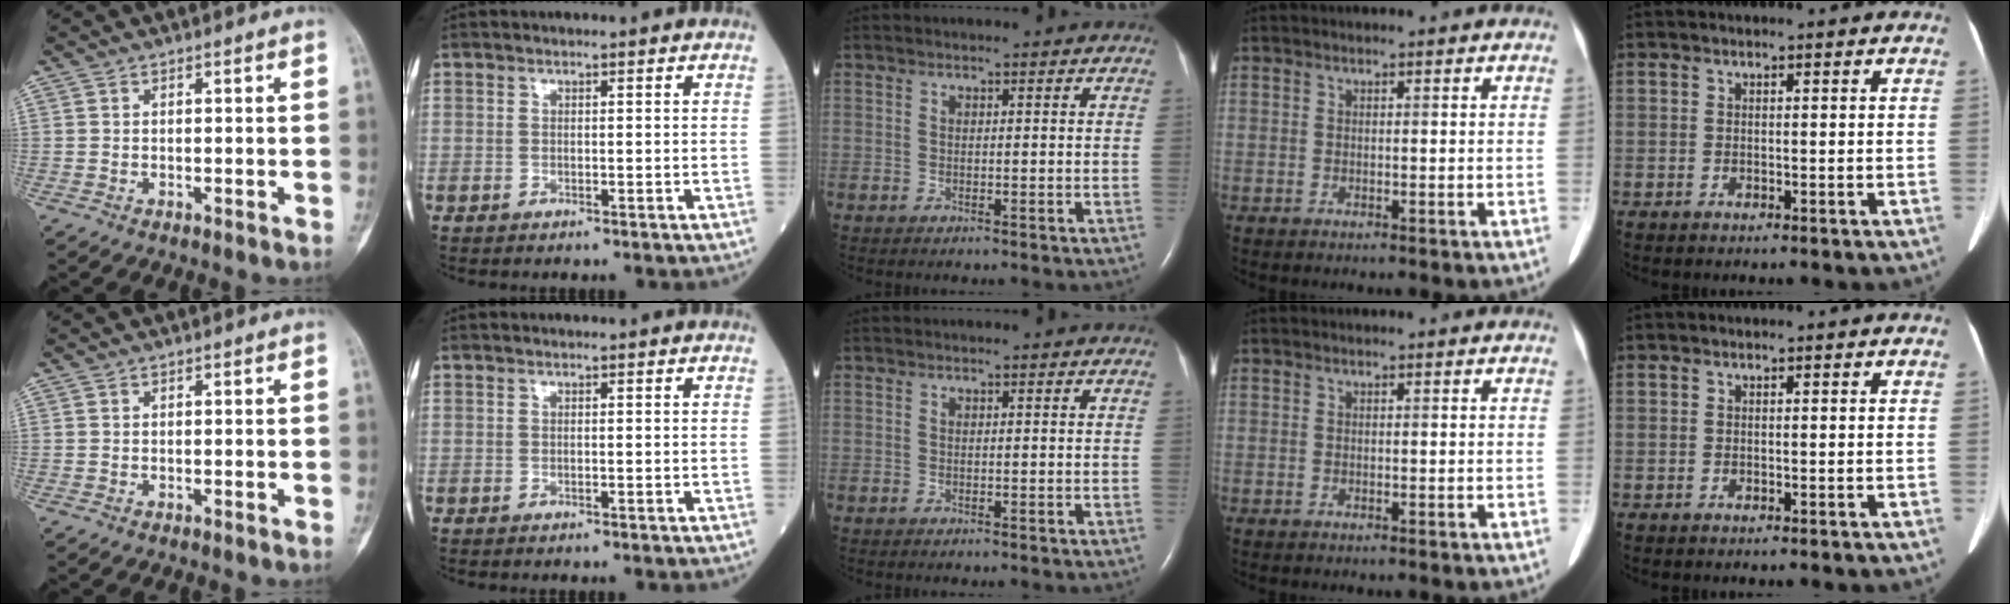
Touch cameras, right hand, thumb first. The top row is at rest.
{}